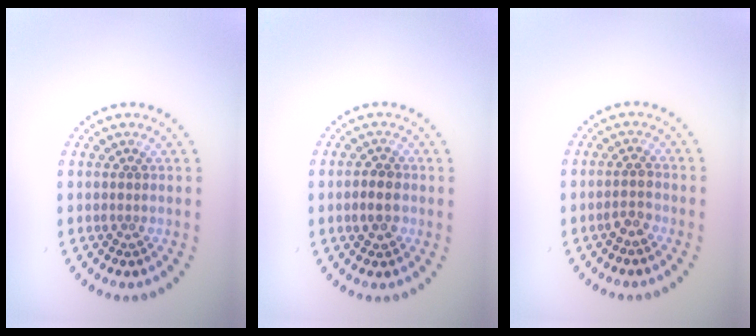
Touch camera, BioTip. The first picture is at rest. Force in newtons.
{"total": 2.3, "press": 2.2, "slide": 0.5}
{"total": 1.6, "press": 1.4, "slide": 0.6}